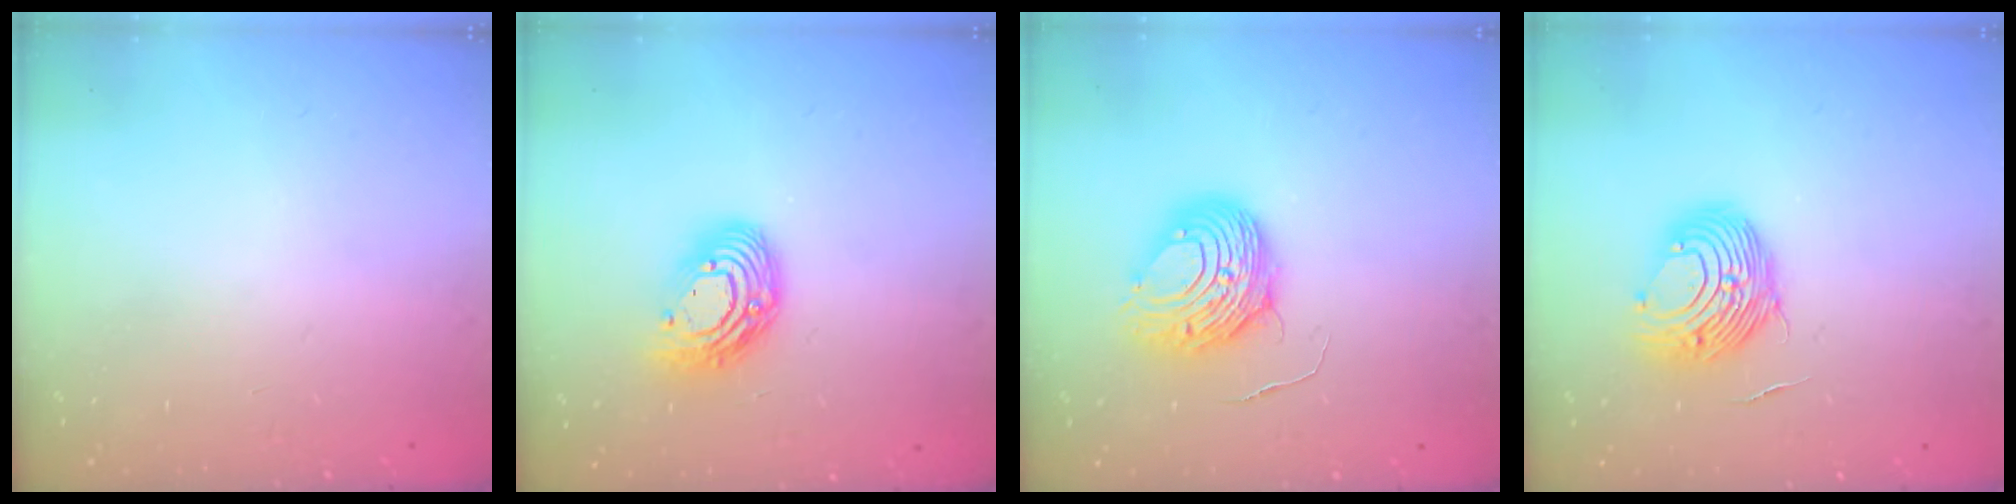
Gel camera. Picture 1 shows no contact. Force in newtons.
{"total": 12.7, "press": 12.7, "slide": 1.2}
{"total": 8.7, "press": 8.7, "slide": 0.9}
{"total": 13.4, "press": 13.4, "slide": 0.8}